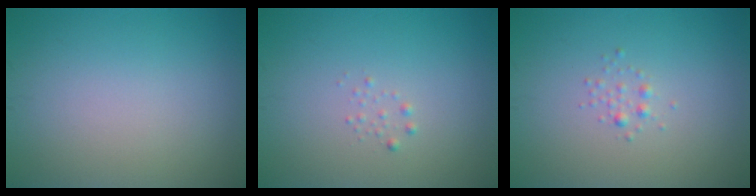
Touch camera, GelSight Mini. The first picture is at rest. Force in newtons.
{"total": 0.6, "press": 0.6, "slide": 0.0}
{"total": 0.8, "press": 0.8, "slide": 0.0}